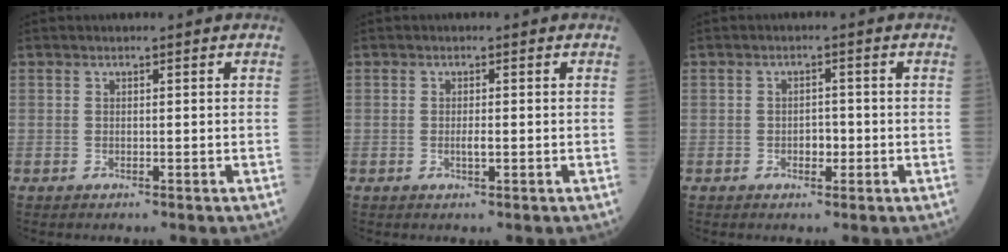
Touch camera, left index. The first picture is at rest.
{"total": 1.4, "force": [-0.3, 0.3, 1.4], "torque": [-0.028, -0.001, -0.005]}
{"total": 2.3, "force": [-0.7, 1.4, 1.7], "torque": [-0.023, 0.006, -0.010]}